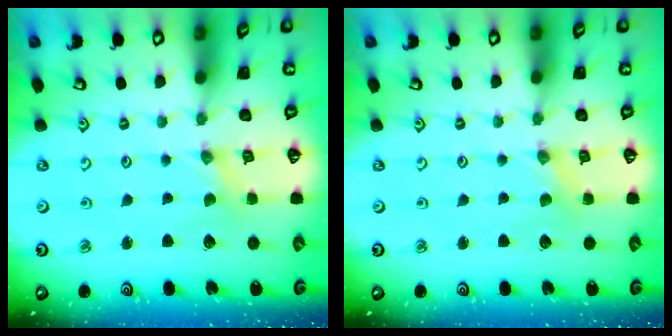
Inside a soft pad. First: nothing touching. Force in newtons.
{"total": 1.0, "press": 0.9, "slide": 0.3}